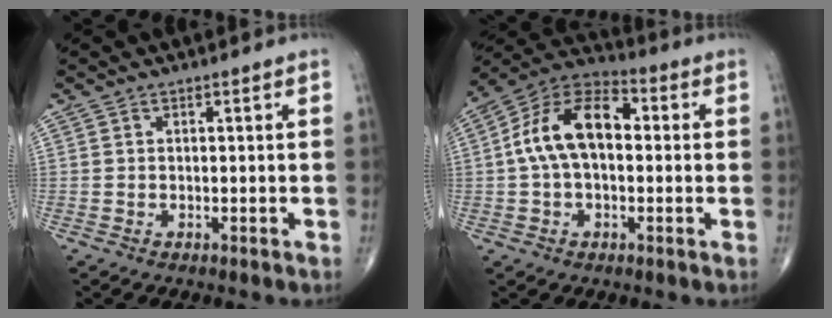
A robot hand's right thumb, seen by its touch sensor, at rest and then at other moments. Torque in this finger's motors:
{"motor_torque": [0.24, 0.26, 0.85, -0.29, 0.24]}